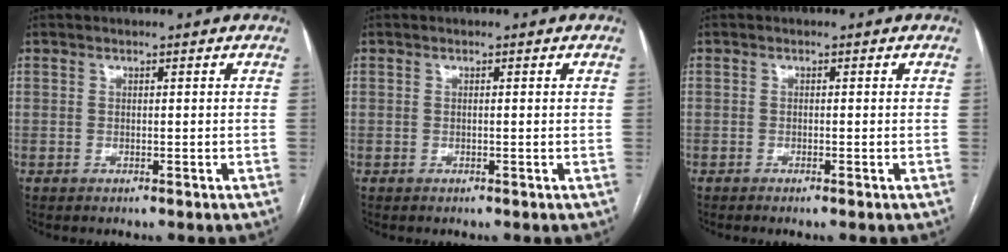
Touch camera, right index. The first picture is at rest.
{"total": 0.0}
{"total": 0.7, "force": [-0.5, -0.2, 0.5], "torque": [-0.011, -0.001, -0.009]}